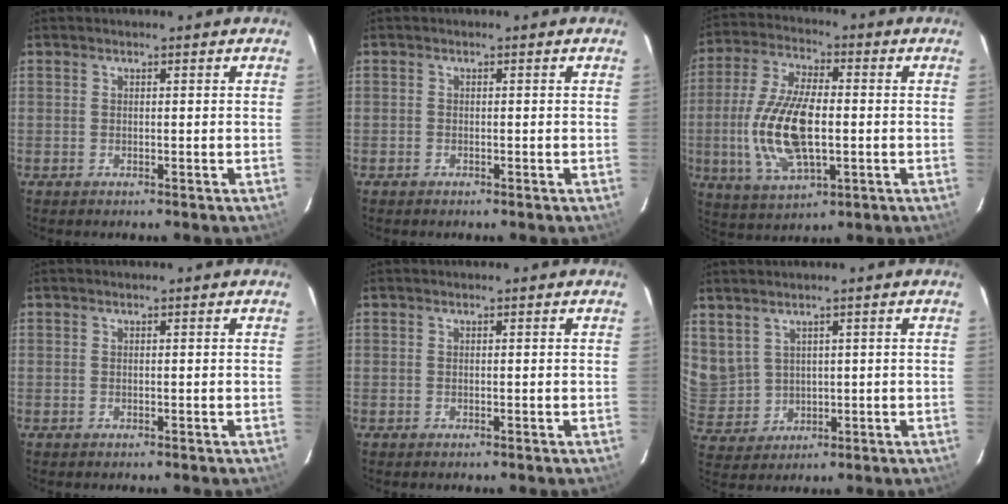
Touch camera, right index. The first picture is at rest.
{"total": 0.7, "force": [-0.5, 0.4, 0.0], "torque": [0.000, 0.002, -0.010]}
{"total": 15.6, "force": [-1.8, 6.5, 14.1], "torque": [-0.296, -0.002, -0.030]}
{"total": 0.0}
{"total": 0.0}
{"total": 7.2, "force": [4.2, 5.2, 2.6], "torque": [-0.061, 0.007, 0.109]}